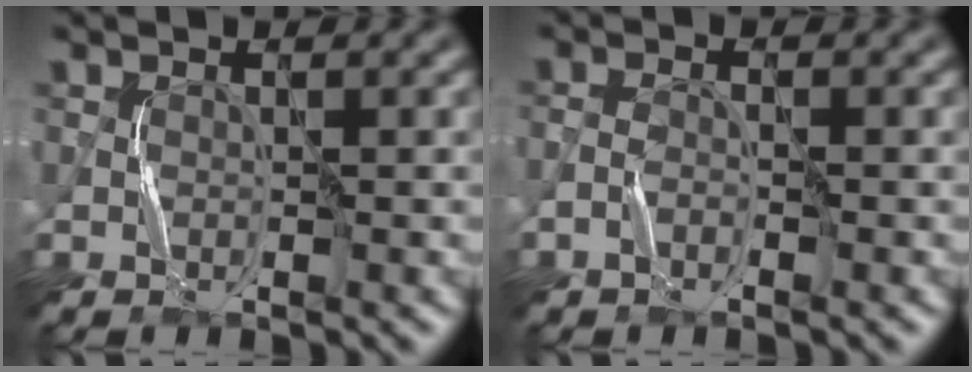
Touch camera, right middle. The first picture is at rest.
{"total": 1.3, "force": [-0.8, 0.4, 0.9], "torque": [-0.020, 0.004, -0.019]}